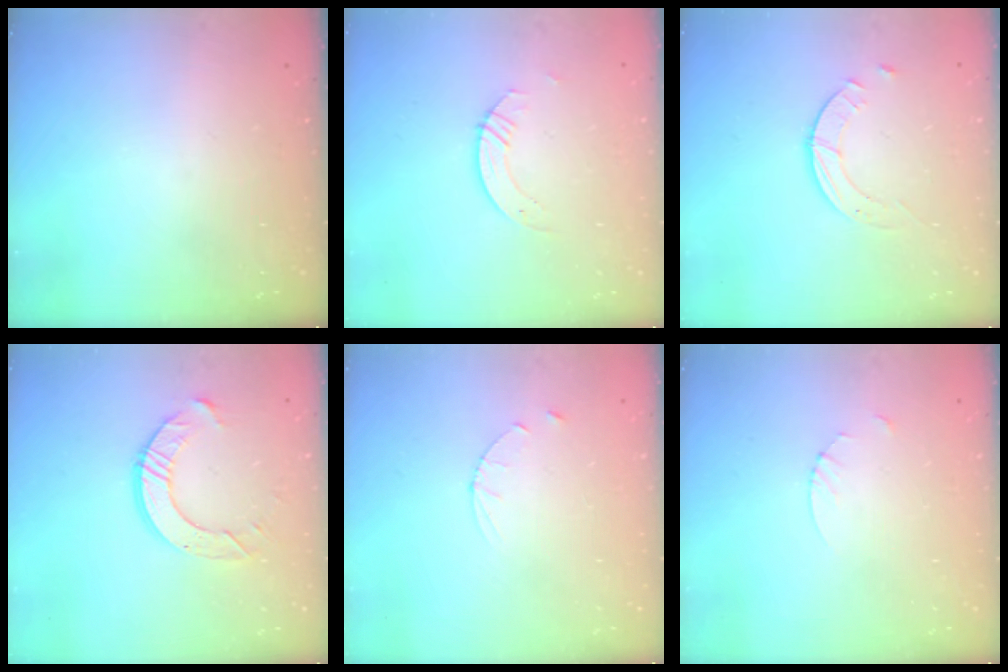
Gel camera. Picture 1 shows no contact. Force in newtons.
{"total": 2.8, "press": 2.8, "slide": 0.2}
{"total": 2.3, "press": 2.3, "slide": 0.3}
{"total": 9.1, "press": 9.0, "slide": 0.7}
{"total": 3.0, "press": 2.9, "slide": 0.4}
{"total": 2.7, "press": 2.7, "slide": 0.3}